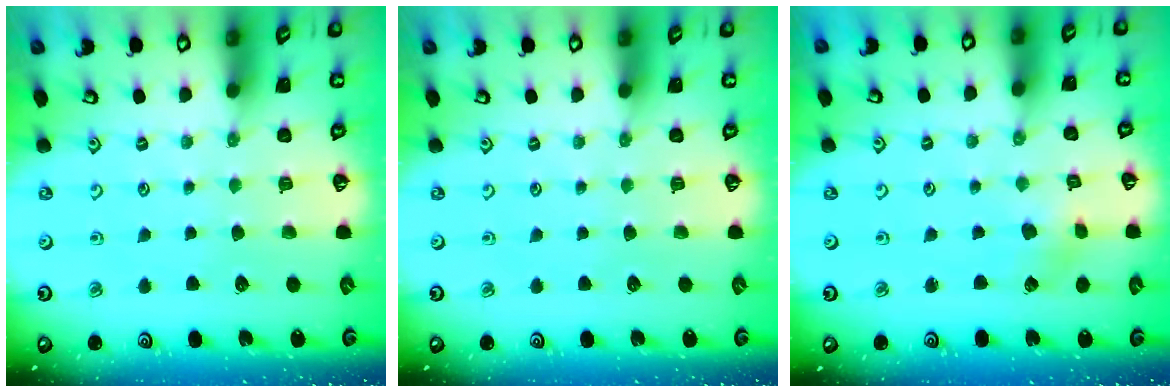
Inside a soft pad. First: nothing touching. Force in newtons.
{"total": 0.0}
{"total": 1.7, "press": 1.7, "slide": 0.3}